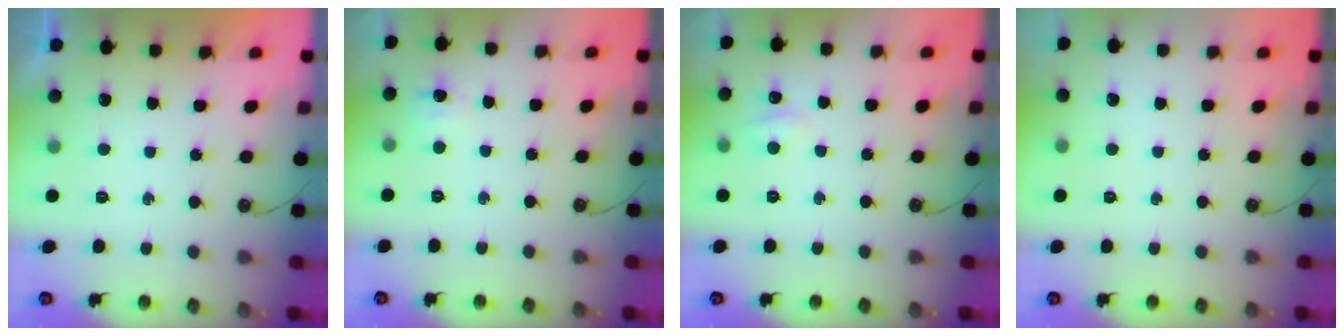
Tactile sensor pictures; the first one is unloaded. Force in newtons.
{"total": 5.5, "press": 5.4, "slide": 1.2}
{"total": 4.0, "press": 4.0, "slide": 0.6}
{"total": 0.0}